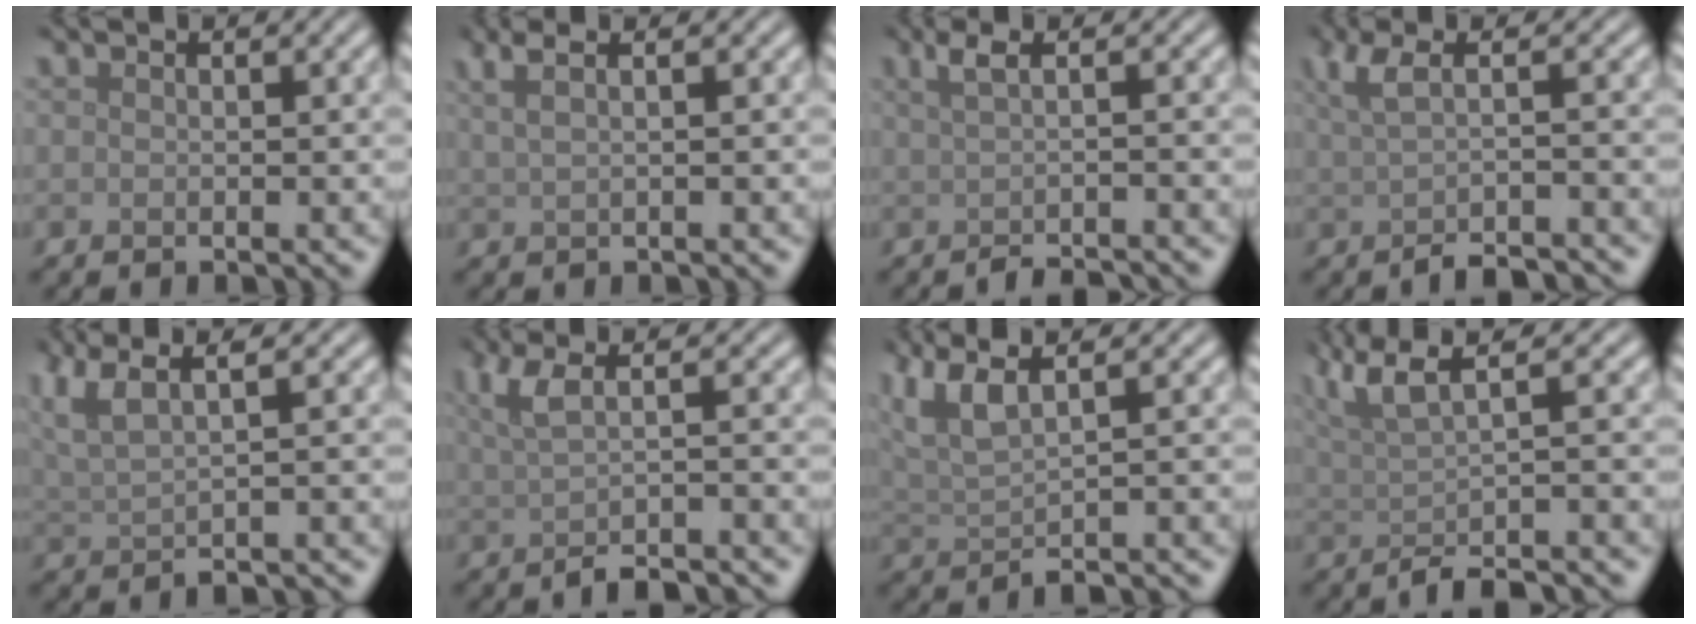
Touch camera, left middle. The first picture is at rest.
{"total": 3.7, "force": [2.3, 1.4, 2.6], "torque": [-0.037, 0.017, 0.015]}
{"total": 3.0, "force": [-0.6, 0.8, 2.8], "torque": [-0.034, -0.001, -0.012]}
{"total": 4.2, "force": [-1.0, 1.3, 3.8], "torque": [-0.061, -0.009, -0.019]}
{"total": 4.8, "force": [1.9, 1.7, 4.1], "torque": [-0.073, 0.009, 0.038]}
{"total": 4.5, "force": [-0.8, 1.5, 4.2], "torque": [-0.066, -0.006, -0.017]}
{"total": 5.2, "force": [1.5, 1.9, 4.5], "torque": [-0.083, 0.011, 0.030]}
{"total": 6.7, "force": [0.1, 2.2, 6.3], "torque": [-0.088, 0.004, -0.001]}